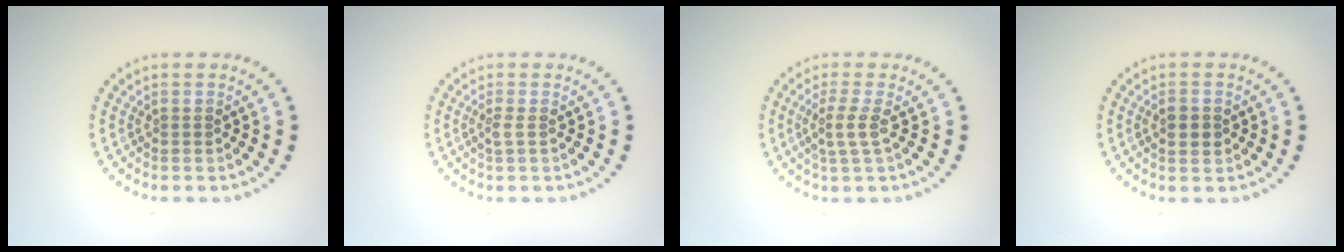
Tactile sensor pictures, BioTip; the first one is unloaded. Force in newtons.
{"total": 0.9, "press": 0.7, "slide": 0.5}
{"total": 2.0, "press": 1.6, "slide": 1.3}
{"total": 2.2, "press": 2.2, "slide": 0.0}